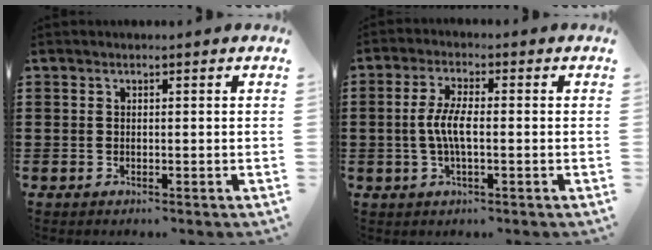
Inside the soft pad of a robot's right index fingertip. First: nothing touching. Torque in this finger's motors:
{"motor_torque": [0.61, 0.01, 0.23, 0.17]}